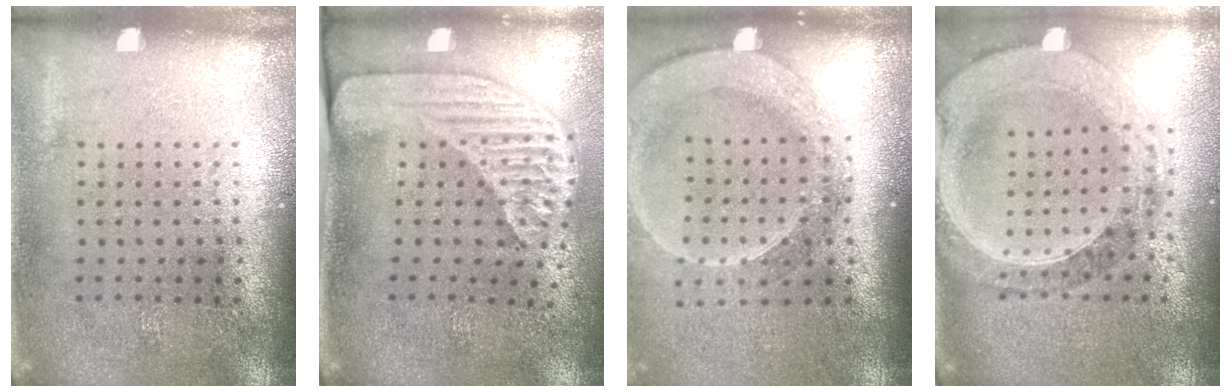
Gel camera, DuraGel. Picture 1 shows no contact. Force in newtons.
{"total": 2.3, "press": 1.7, "slide": 1.5}
{"total": 2.4, "press": 1.9, "slide": 1.4}
{"total": 1.6, "press": 1.5, "slide": 0.5}